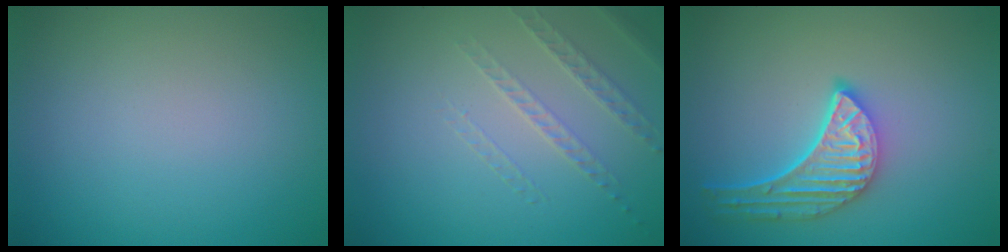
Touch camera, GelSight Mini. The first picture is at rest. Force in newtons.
{"total": 1.4, "press": 1.0, "slide": 0.9}
{"total": 5.1, "press": 4.0, "slide": 3.1}